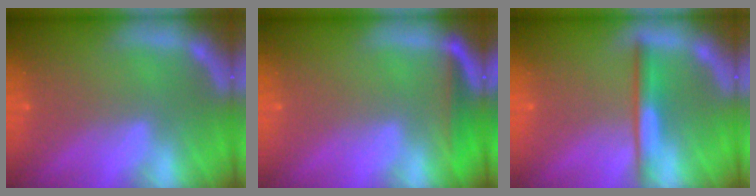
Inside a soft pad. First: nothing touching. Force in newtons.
{"total": 3.0}
{"total": 3.0}